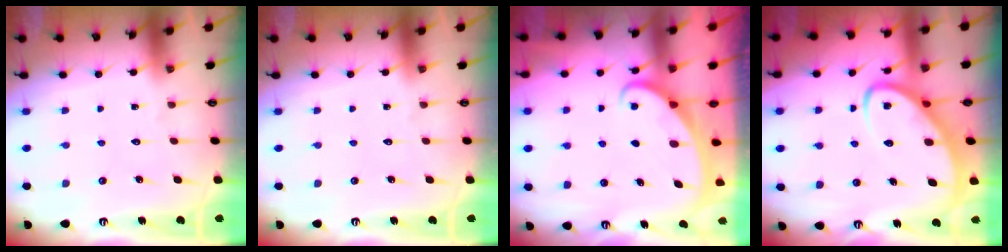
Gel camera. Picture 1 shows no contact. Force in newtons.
{"total": 0.0}
{"total": 2.1, "press": 2.1, "slide": 0.1}
{"total": 5.8, "press": 5.7, "slide": 0.7}